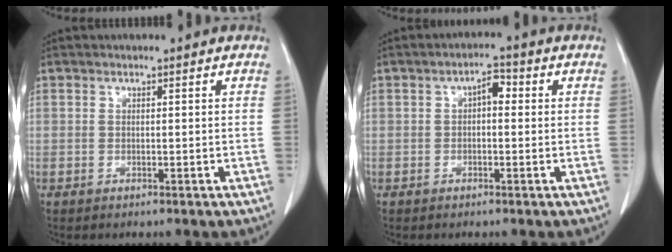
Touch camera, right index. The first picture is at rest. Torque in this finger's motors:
{"motor_torque": [0.40, -0.03, 0.03, 0.01]}